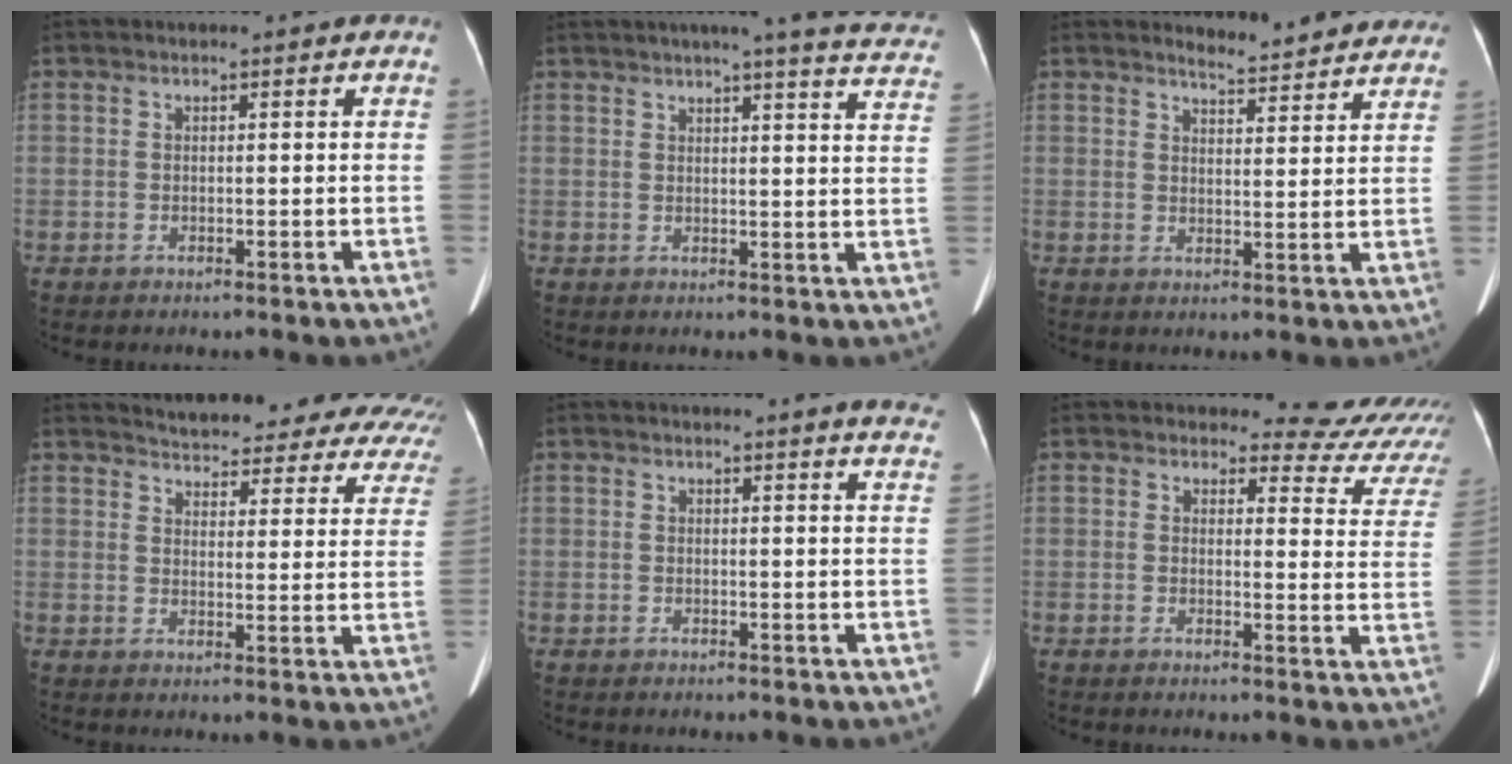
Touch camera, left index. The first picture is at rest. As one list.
[{"total": 20.0, "force": [17.9, 1.2, 8.7], "torque": [-0.111, -0.033, 0.193]}, {"total": 8.2, "force": [8.0, 1.0, 1.6], "torque": [-0.020, -0.006, 0.086]}, {"total": 22.3, "force": [20.1, 6.0, 7.4], "torque": [-0.084, -0.043, 0.215]}, {"total": 7.9, "force": [7.4, -0.2, 2.6], "torque": [-0.023, -0.036, 0.053]}, {"total": 10.9, "force": [10.5, 3.2, 0.1], "torque": [0.038, -0.059, 0.080]}]